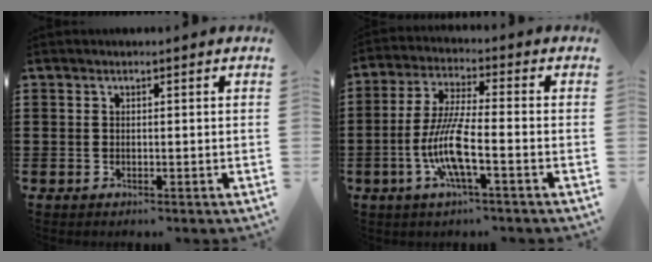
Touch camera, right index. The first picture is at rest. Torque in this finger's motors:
{"motor_torque": [2.14, 0.00, 1.01, 0.21]}